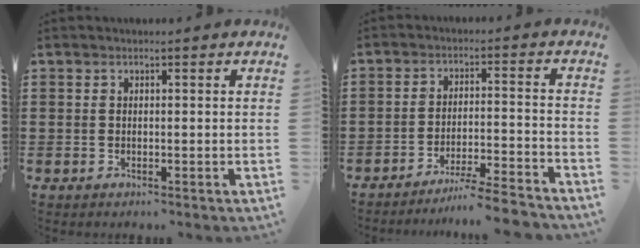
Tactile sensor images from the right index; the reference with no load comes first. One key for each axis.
{"total": 5.8, "fx": -5.3, "fy": -0.6, "fz": 2.1, "tx": -0.041, "ty": -0.014, "tz": -0.104}